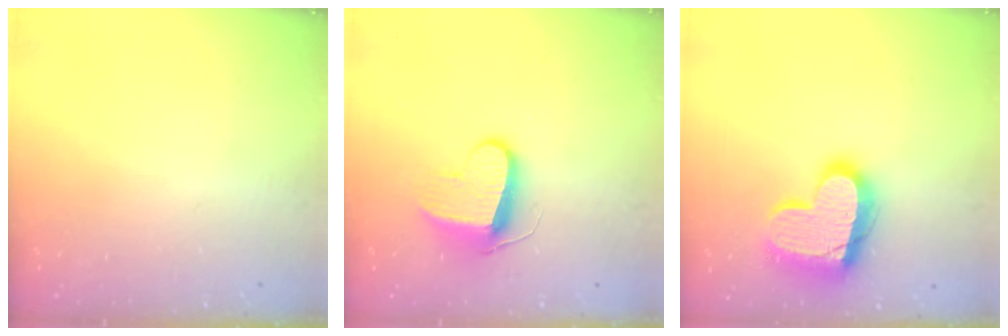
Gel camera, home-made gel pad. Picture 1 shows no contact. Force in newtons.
{"total": 9.0, "press": 9.0, "slide": 0.6}
{"total": 17.2, "press": 17.2, "slide": 1.3}